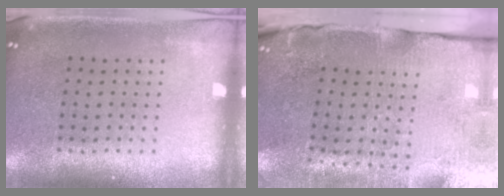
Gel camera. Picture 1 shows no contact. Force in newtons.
{"total": 4.7, "press": 3.8, "slide": 2.9}